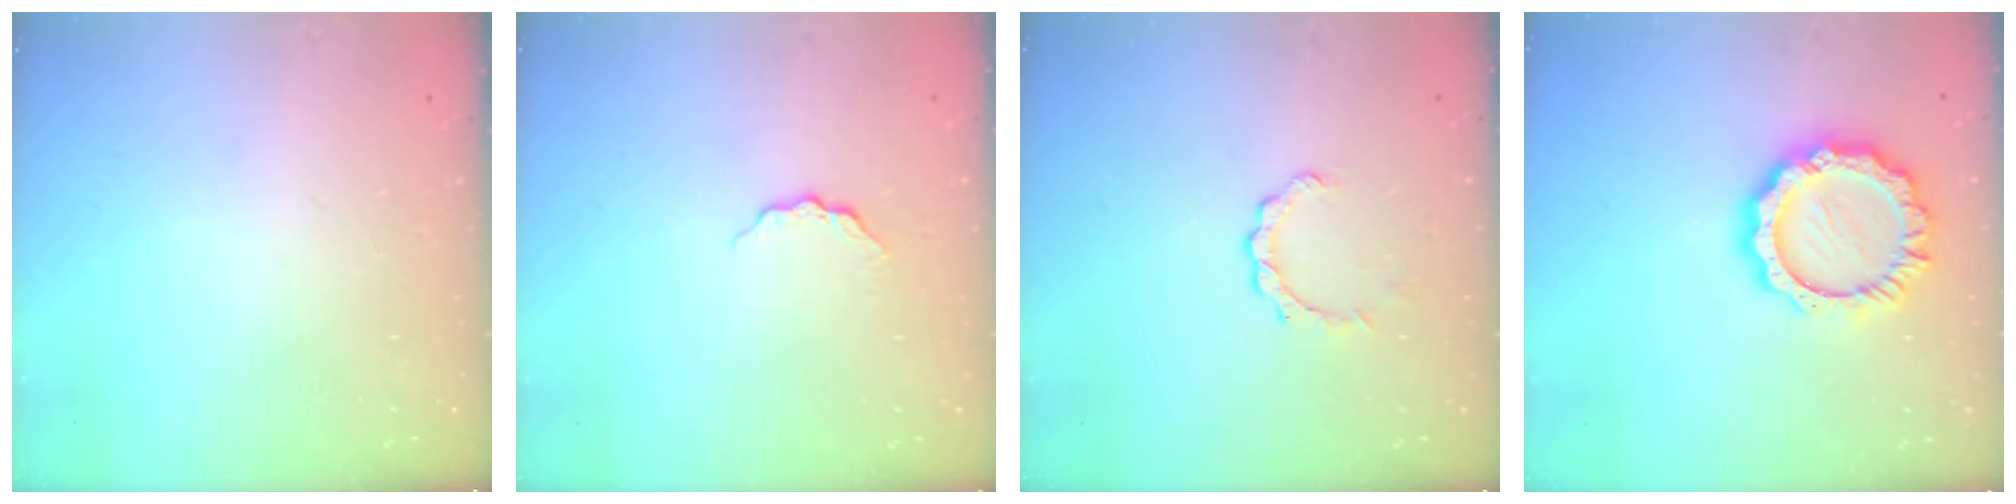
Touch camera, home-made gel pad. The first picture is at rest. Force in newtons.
{"total": 5.1, "press": 5.1, "slide": 0.5}
{"total": 4.1, "press": 4.1, "slide": 0.3}
{"total": 13.9, "press": 13.9, "slide": 1.3}